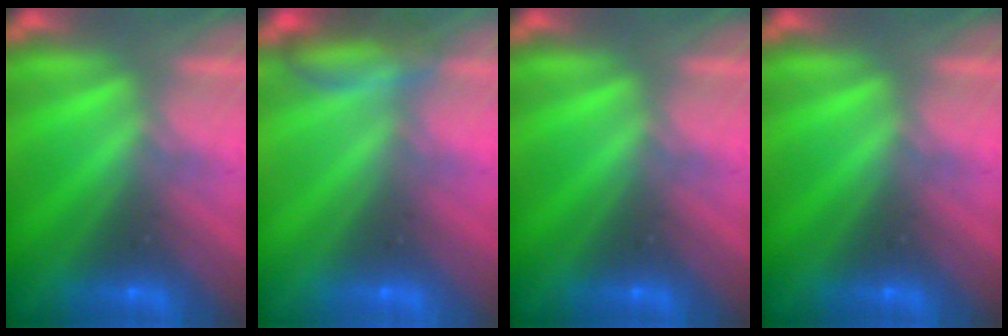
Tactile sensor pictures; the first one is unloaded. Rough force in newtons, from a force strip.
{"total": 2.5}
{"total": 0.0}
{"total": 0.0}